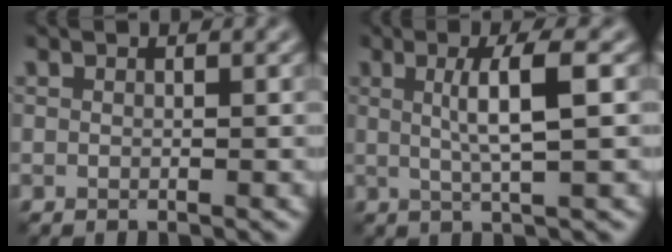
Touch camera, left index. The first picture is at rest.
{"total": 4.4, "force": [0.7, 0.8, 4.3], "torque": [-0.069, 0.002, 0.011]}